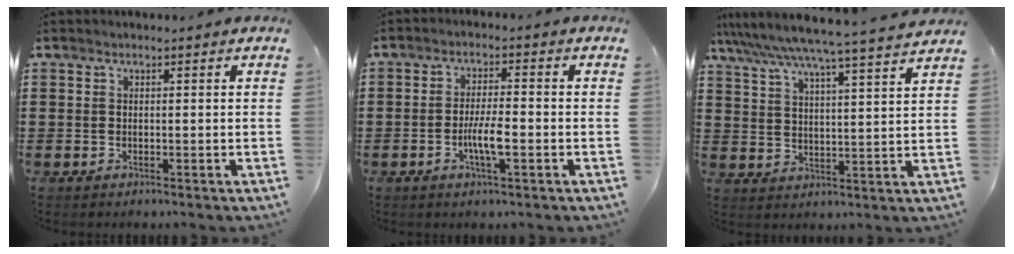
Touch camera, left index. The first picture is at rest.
{"total": 5.0, "force": [-1.6, 1.1, 4.6], "torque": [-0.092, 0.001, -0.033]}
{"total": 5.9, "force": [5.4, -0.5, 2.3], "torque": [-0.068, -0.042, 0.087]}